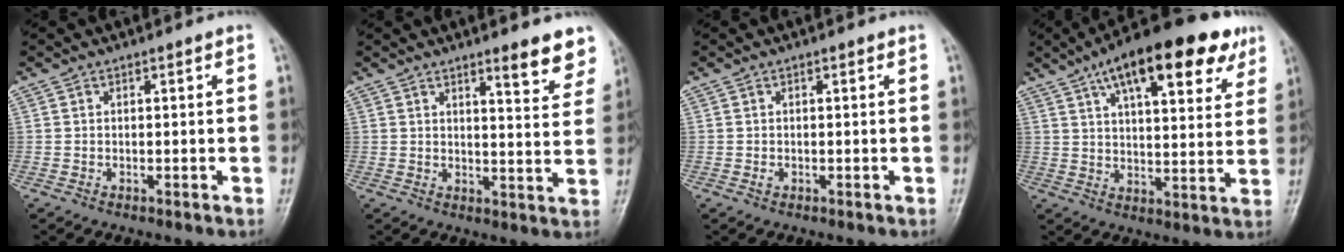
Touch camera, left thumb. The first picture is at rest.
{"total": 7.5, "force": [5.5, 1.7, 4.8], "torque": [-0.039, -0.036, 0.068]}
{"total": 0.6, "force": [-0.1, 0.5, 0.3], "torque": [-0.002, 0.000, -0.002]}
{"total": 20.6, "force": [11.5, 7.6, 15.3], "torque": [-0.203, -0.014, 0.171]}